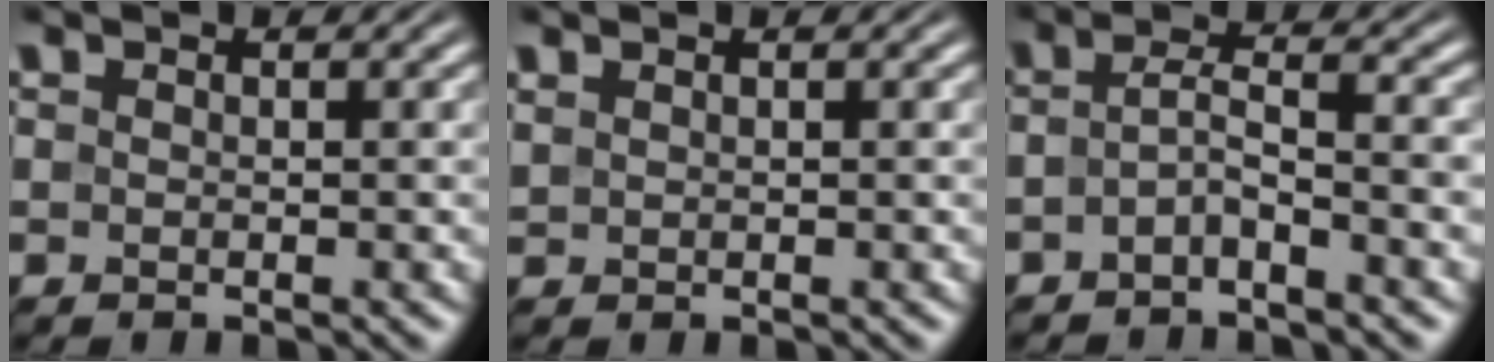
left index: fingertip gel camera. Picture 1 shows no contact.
{"total": 0.7, "force": [0.5, 0.4, 0.2], "torque": [-0.010, 0.003, 0.014]}
{"total": 2.4, "force": [-1.2, 0.4, 2.0], "torque": [-0.041, 0.008, -0.029]}